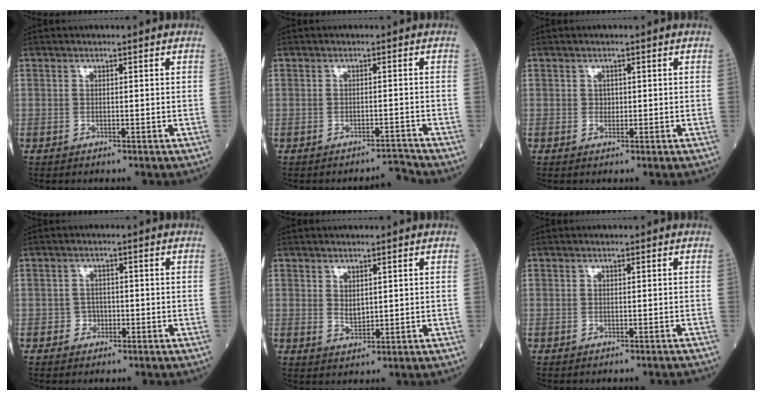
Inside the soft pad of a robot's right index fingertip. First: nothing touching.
{"total": 2.0, "force": [-1.9, -0.4, -0.4], "torque": [0.012, -0.004, -0.025]}
{"total": 0.9, "force": [0.1, 0.8, 0.4], "torque": [-0.003, 0.002, 0.002]}
{"total": 1.9, "force": [-0.8, 1.7, 0.4], "torque": [0.001, 0.010, -0.015]}
{"total": 2.1, "force": [0.8, 1.2, 1.6], "torque": [-0.030, -0.004, 0.020]}
{"total": 0.8, "force": [-0.7, 0.0, 0.1], "torque": [0.000, -0.002, -0.011]}